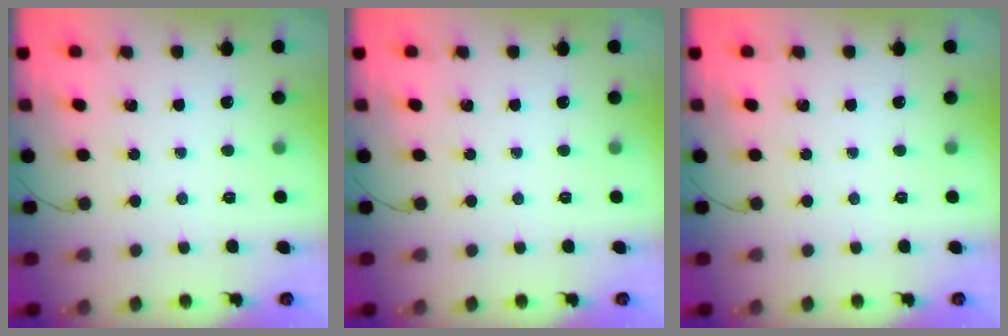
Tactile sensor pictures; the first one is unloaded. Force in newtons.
{"total": 0.0}
{"total": 0.0}